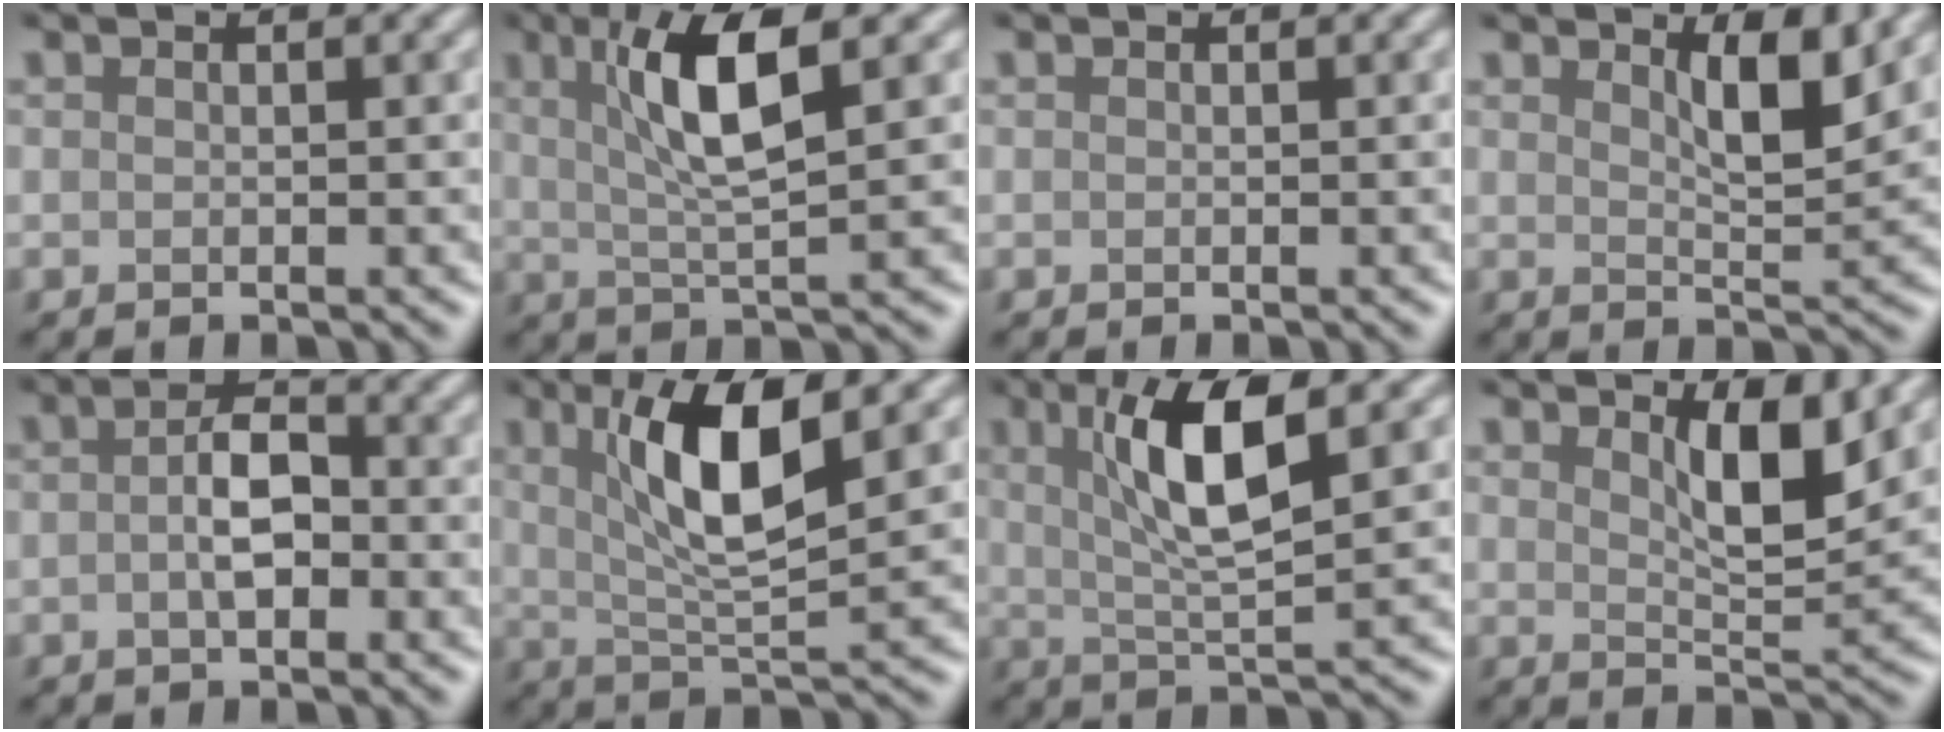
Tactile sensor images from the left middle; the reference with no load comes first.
{"total": 6.4, "force": [2.1, 1.3, 5.9], "torque": [-0.109, 0.004, 0.039]}
{"total": 0.0}
{"total": 3.7, "force": [2.1, 0.8, 2.9], "torque": [-0.048, -0.007, 0.036]}
{"total": 3.0, "force": [-0.6, 1.3, 2.7], "torque": [-0.047, 0.005, -0.017]}
{"total": 7.6, "force": [2.5, 1.8, 6.9], "torque": [-0.119, -0.005, 0.046]}
{"total": 7.0, "force": [2.3, 1.5, 6.4], "torque": [-0.115, 0.002, 0.043]}
{"total": 4.4, "force": [2.3, 1.1, 3.6], "torque": [-0.061, -0.009, 0.039]}